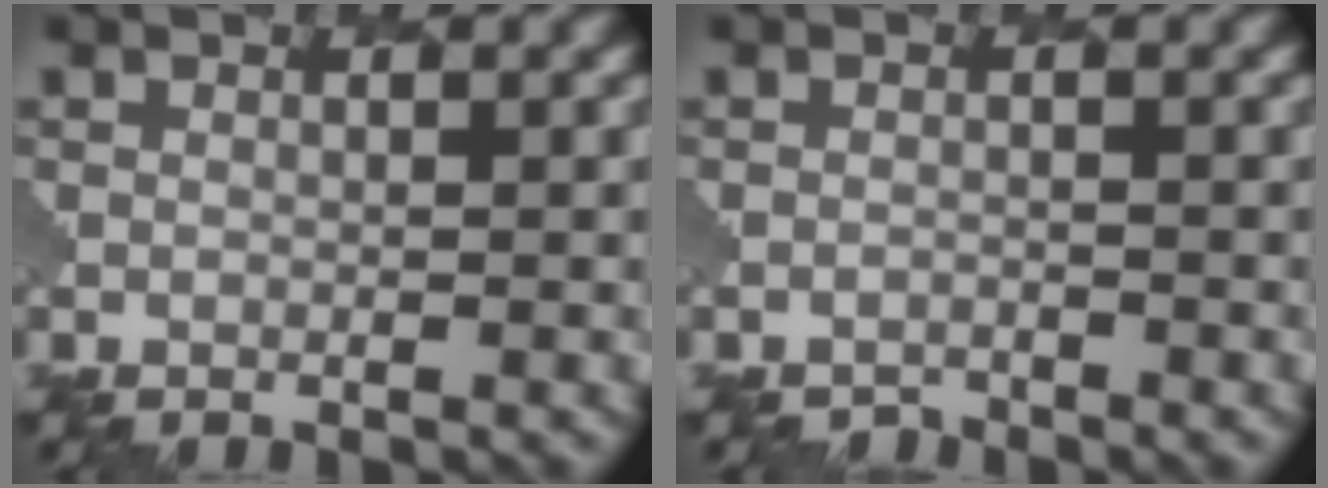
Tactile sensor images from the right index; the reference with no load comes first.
{"total": 1.2, "force": [-1.1, 0.1, -0.6], "torque": [0.011, -0.001, -0.023]}